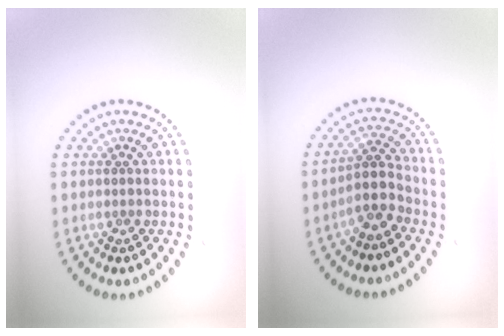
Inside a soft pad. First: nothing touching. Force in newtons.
{"total": 2.8, "press": 2.3, "slide": 1.7}